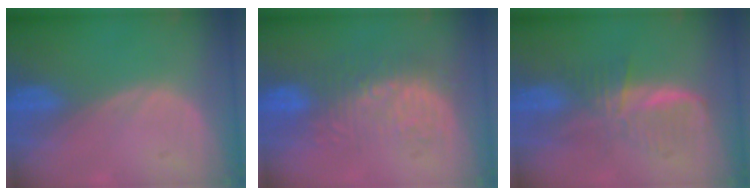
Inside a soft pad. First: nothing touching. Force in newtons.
{"total": 9.0, "press": 8.6, "slide": 2.5}
{"total": 5.9, "press": 5.9, "slide": 0.8}